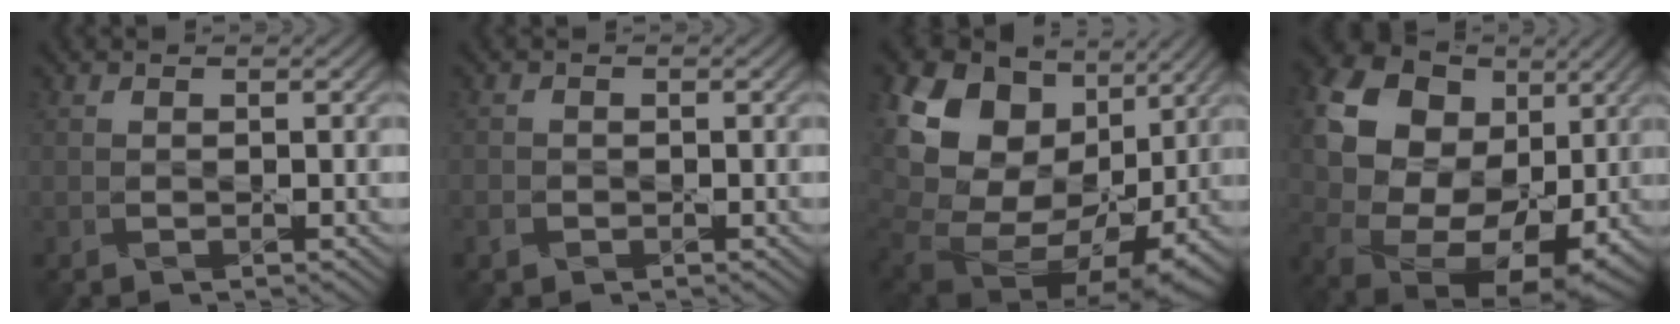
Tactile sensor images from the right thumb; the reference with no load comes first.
{"total": 1.3, "force": [-0.8, 1.0, 0.4], "torque": [-0.009, -0.003, -0.019]}
{"total": 20.4, "force": [6.5, 15.5, 11.5], "torque": [-0.280, 0.030, 0.138]}
{"total": 22.1, "force": [7.6, 17.1, 11.9], "torque": [-0.275, 0.030, 0.141]}